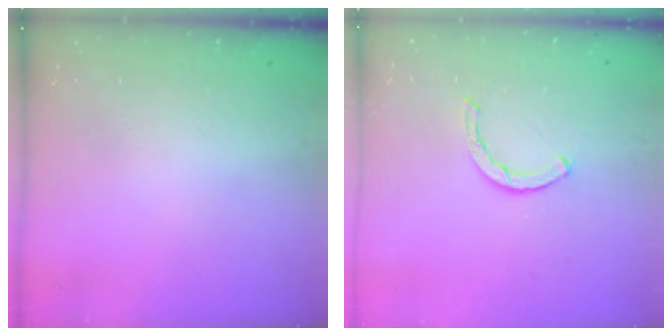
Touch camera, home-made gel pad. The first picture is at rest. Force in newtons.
{"total": 2.1, "press": 2.1, "slide": 0.2}